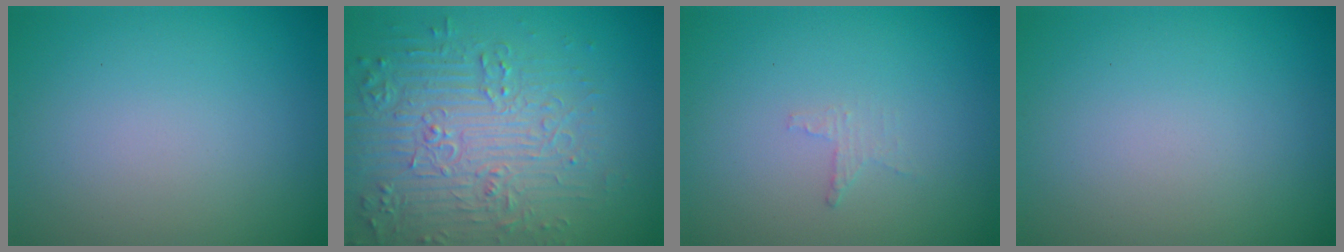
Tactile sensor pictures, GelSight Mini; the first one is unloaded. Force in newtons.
{"total": 6.2, "press": 5.5, "slide": 2.8}
{"total": 0.9, "press": 0.8, "slide": 0.3}
{"total": 0.0}